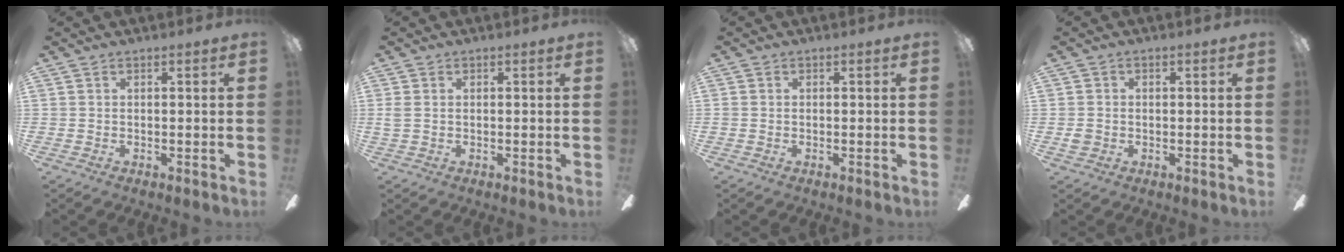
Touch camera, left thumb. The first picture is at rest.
{"total": 1.4, "force": [0.1, 0.7, 1.1], "torque": [-0.025, 0.005, 0.001]}
{"total": 0.0}
{"total": 1.8, "force": [-0.5, 1.7, 0.5], "torque": [0.000, 0.001, -0.012]}